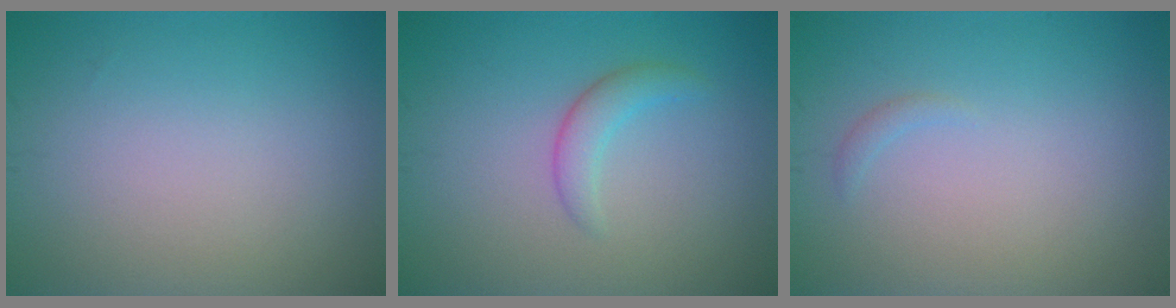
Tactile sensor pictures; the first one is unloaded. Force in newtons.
{"total": 1.9, "press": 1.9, "slide": 0.1}
{"total": 0.6, "press": 0.6, "slide": 0.1}